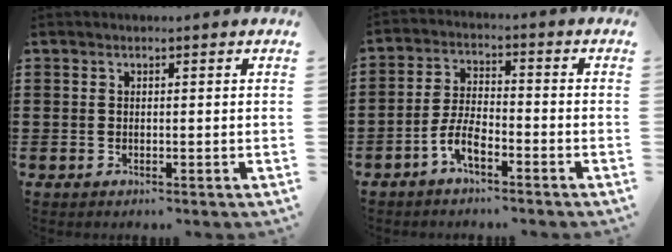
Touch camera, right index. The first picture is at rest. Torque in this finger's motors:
{"motor_torque": [1.11, 1.03, 0.39, 0.11]}